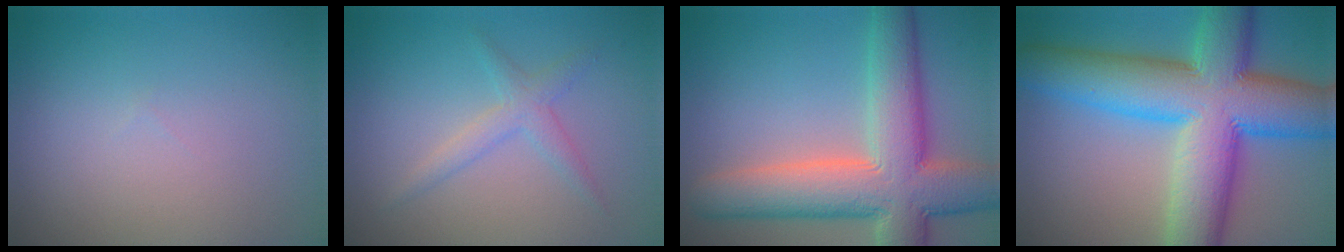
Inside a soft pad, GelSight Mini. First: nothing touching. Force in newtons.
{"total": 2.0, "press": 2.0, "slide": 0.1}
{"total": 10.4, "press": 10.4, "slide": 1.0}
{"total": 14.0, "press": 14.0, "slide": 0.1}